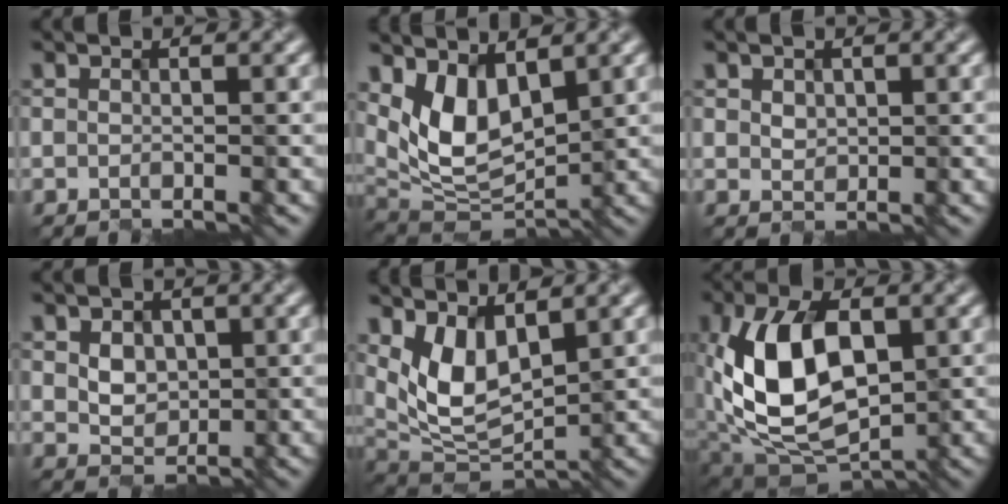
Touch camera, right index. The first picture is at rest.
{"total": 6.5, "force": [2.3, 3.6, 4.8], "torque": [-0.102, -0.016, 0.052]}
{"total": 0.8, "force": [0.4, 0.6, 0.0], "torque": [-0.005, -0.003, 0.021]}
{"total": 2.3, "force": [0.5, 2.0, 1.0], "torque": [-0.027, -0.001, 0.014]}
{"total": 5.8, "force": [2.1, 3.1, 4.4], "torque": [-0.098, -0.016, 0.049]}
{"total": 9.7, "force": [0.3, 5.9, 7.7], "torque": [-0.159, 0.002, 0.010]}